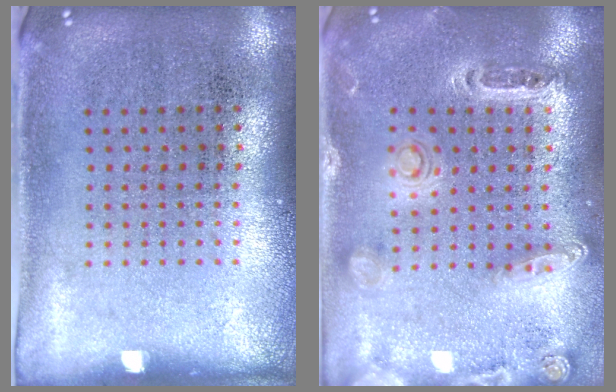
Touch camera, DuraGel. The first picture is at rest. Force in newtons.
{"total": 1.3, "press": 1.3, "slide": 0.2}